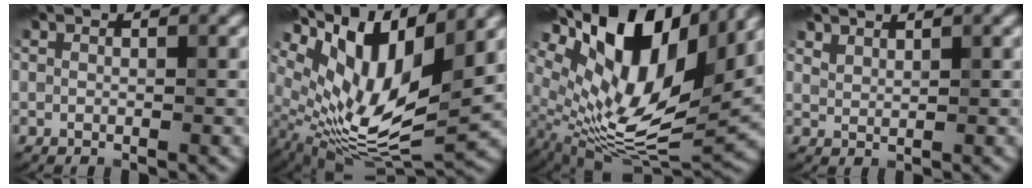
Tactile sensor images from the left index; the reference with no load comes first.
{"total": 12.7, "force": [5.0, 5.4, 10.4], "torque": [-0.199, -0.002, 0.099]}
{"total": 15.5, "force": [6.6, 7.6, 11.8], "torque": [-0.230, 0.019, 0.121]}
{"total": 1.5, "force": [1.5, 0.1, 0.3], "torque": [-0.008, 0.001, 0.032]}